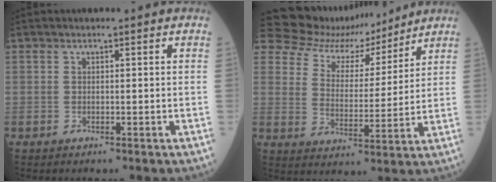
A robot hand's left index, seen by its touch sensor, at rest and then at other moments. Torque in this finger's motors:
{"motor_torque": [0.91, -1.23, 0.07, -0.04]}